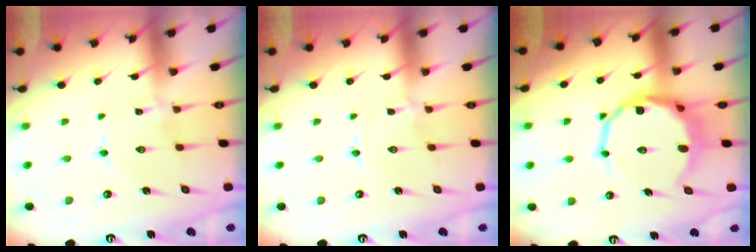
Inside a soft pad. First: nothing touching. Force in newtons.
{"total": 0.6, "press": 0.6, "slide": 0.1}
{"total": 12.9, "press": 12.3, "slide": 3.8}